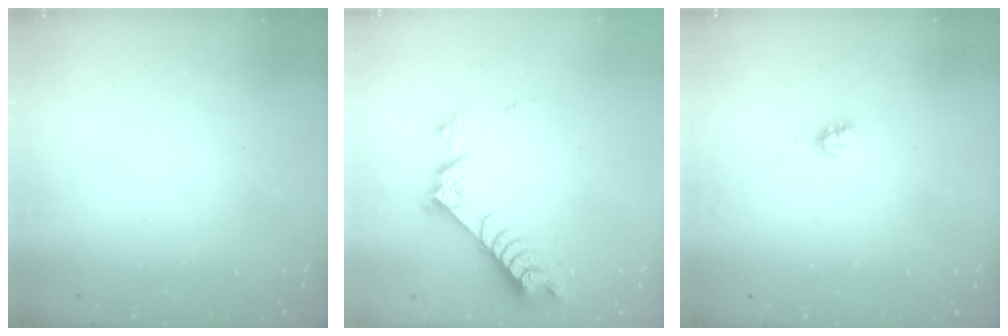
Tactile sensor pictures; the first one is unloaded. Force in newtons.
{"total": 7.4, "press": 7.3, "slide": 1.1}
{"total": 2.2, "press": 2.2, "slide": 0.3}